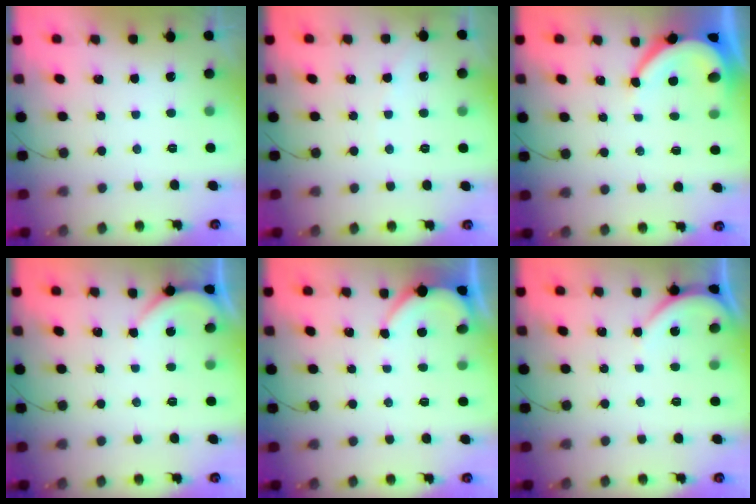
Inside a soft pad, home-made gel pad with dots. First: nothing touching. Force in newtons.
{"total": 2.3, "press": 2.3, "slide": 0.3}
{"total": 6.3, "press": 6.3, "slide": 0.6}
{"total": 2.9, "press": 2.9, "slide": 0.4}
{"total": 2.9, "press": 2.9, "slide": 0.4}
{"total": 3.9, "press": 3.9, "slide": 0.3}